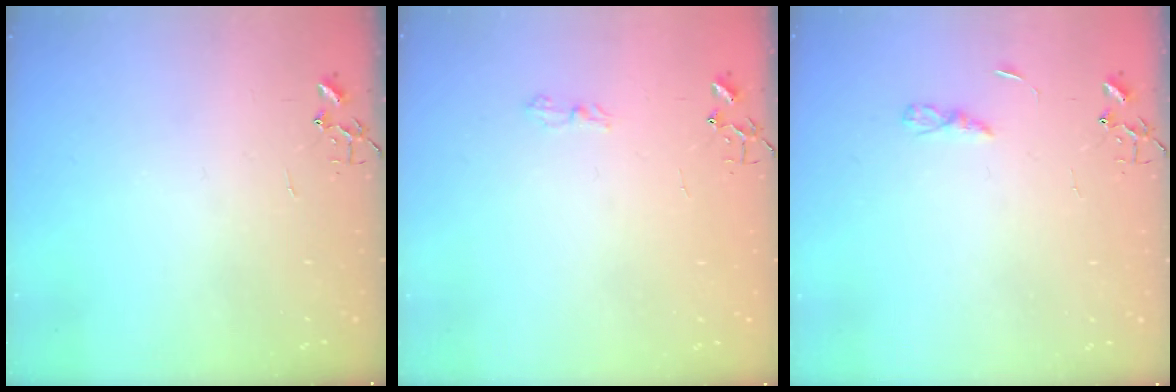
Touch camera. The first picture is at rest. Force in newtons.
{"total": 5.4, "press": 5.4, "slide": 0.7}
{"total": 2.9, "press": 2.9, "slide": 0.3}